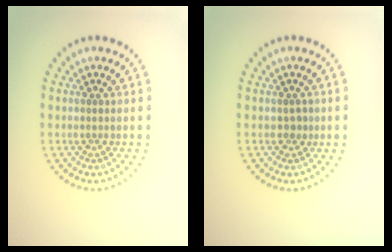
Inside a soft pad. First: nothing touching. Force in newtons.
{"total": 0.8, "press": 0.7, "slide": 0.4}